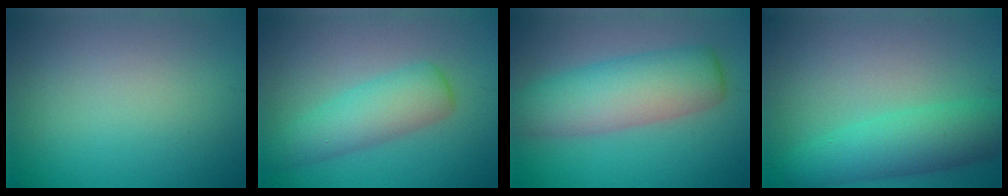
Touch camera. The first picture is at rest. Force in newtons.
{"total": 4.5, "press": 4.5, "slide": 0.1}
{"total": 7.1, "press": 7.1, "slide": 0.3}
{"total": 5.6, "press": 5.6, "slide": 0.2}